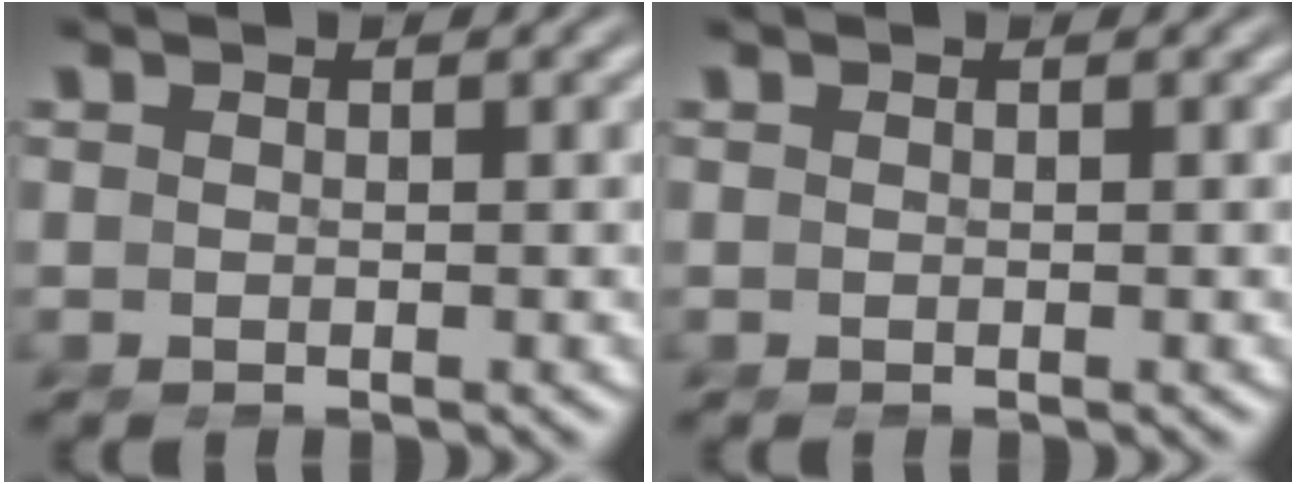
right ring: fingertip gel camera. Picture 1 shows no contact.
{"total": 0.0}